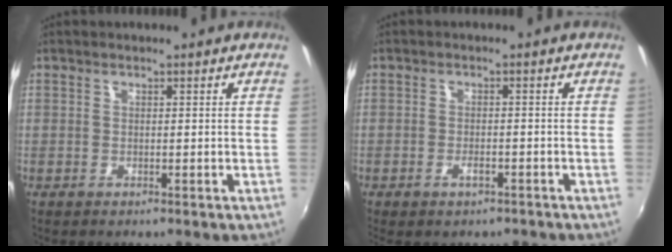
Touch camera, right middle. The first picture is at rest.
{"total": 2.3, "force": [-1.5, 1.1, 1.3], "torque": [-0.025, -0.002, -0.023]}